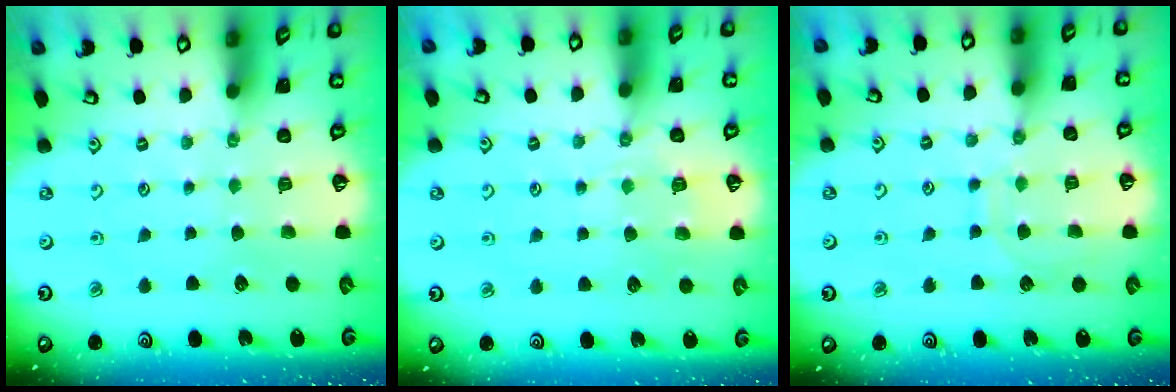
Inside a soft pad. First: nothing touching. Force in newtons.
{"total": 4.9, "press": 4.8, "slide": 0.8}
{"total": 7.8, "press": 7.7, "slide": 0.6}